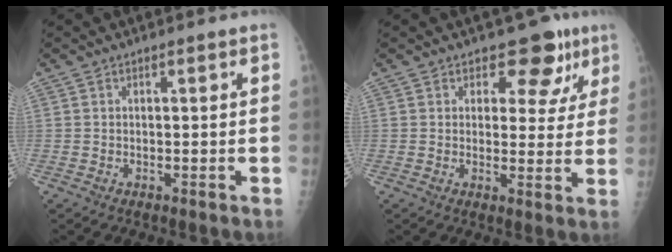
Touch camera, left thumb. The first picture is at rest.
{"total": 8.1, "force": [5.1, 5.1, 3.6], "torque": [-0.002, -0.023, 0.054]}